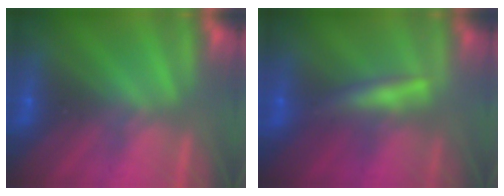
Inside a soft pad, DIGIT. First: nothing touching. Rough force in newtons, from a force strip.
{"total": 2.6}